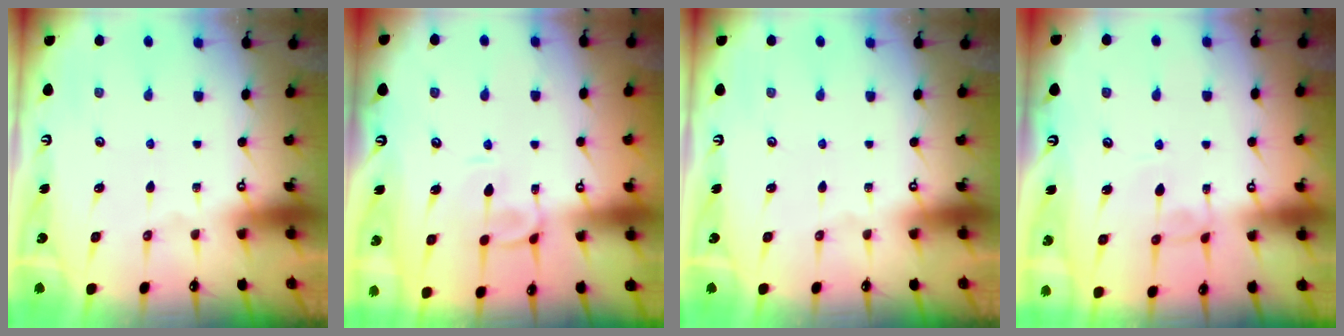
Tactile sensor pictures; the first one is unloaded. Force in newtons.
{"total": 2.5, "press": 2.4, "slide": 0.8}
{"total": 0.0}
{"total": 2.8, "press": 2.8, "slide": 0.1}